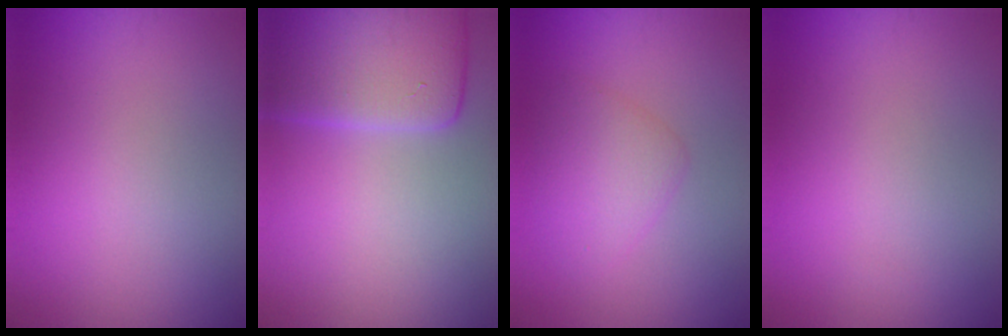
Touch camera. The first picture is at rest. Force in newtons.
{"total": 9.0, "press": 8.9, "slide": 0.6}
{"total": 2.6, "press": 2.6, "slide": 0.3}
{"total": 0.0}